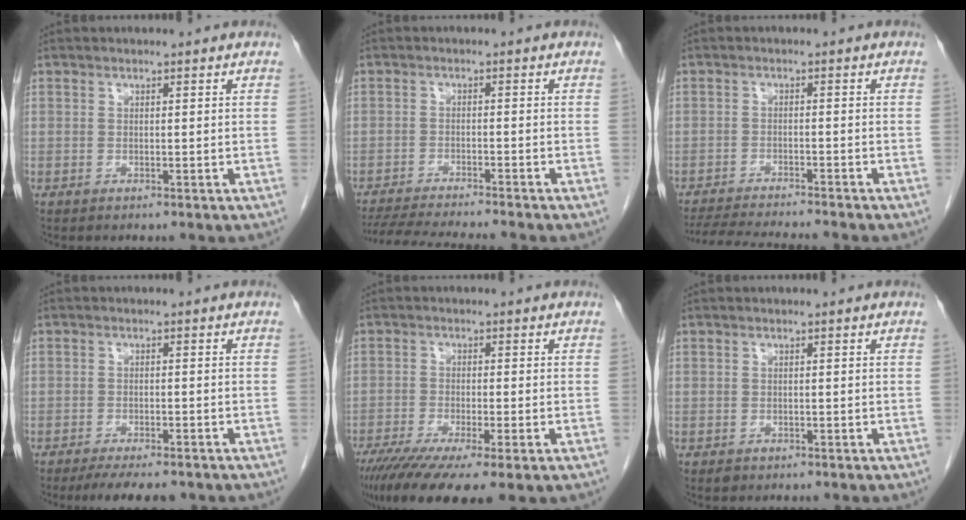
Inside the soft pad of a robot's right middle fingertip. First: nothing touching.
{"total": 11.1, "force": [-10.1, -0.6, 4.5], "torque": [-0.064, -0.017, -0.160]}
{"total": 10.4, "force": [-9.6, -0.4, 3.9], "torque": [-0.056, -0.015, -0.151]}
{"total": 7.1, "force": [-5.8, 1.7, 3.7], "torque": [-0.049, -0.009, -0.086]}
{"total": 13.4, "force": [-8.7, 2.4, 10.0], "torque": [-0.171, -0.034, -0.142]}
{"total": 0.9, "force": [-0.5, 0.6, 0.3], "torque": [-0.007, 0.001, -0.005]}